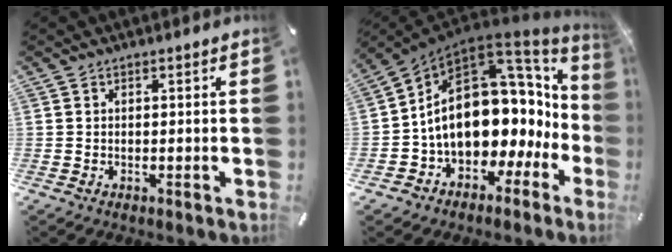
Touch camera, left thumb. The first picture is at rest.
{"total": 18.4, "force": [0.7, 12.3, 13.7], "torque": [-0.245, -0.039, 0.025]}